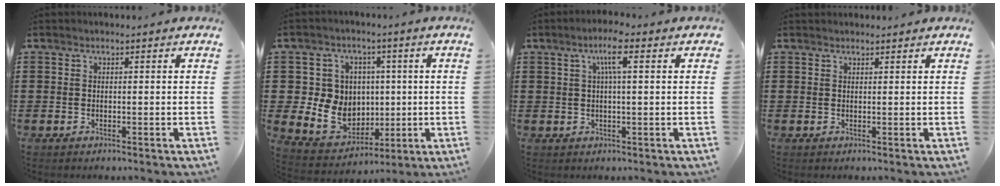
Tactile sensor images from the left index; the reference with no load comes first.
{"total": 9.0, "force": [0.5, 8.7, 2.3], "torque": [-0.079, 0.000, 0.018]}
{"total": 4.3, "force": [1.5, 0.4, 4.0], "torque": [-0.079, 0.009, 0.022]}
{"total": 0.8, "force": [0.8, 0.2, 0.0], "torque": [-0.002, 0.000, 0.016]}